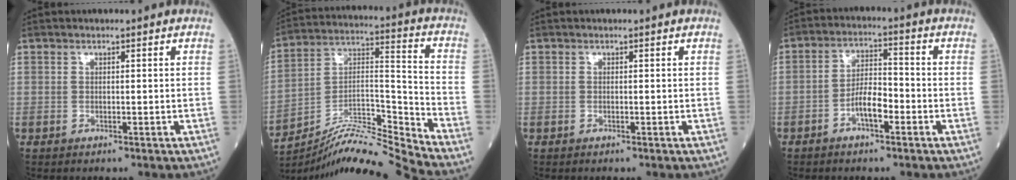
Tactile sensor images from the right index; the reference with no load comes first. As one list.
[{"total": 14.4, "force": [-13.6, -2.9, 3.7], "torque": [-0.060, 0.042, -0.242]}, {"total": 0.0}, {"total": 5.7, "force": [-2.5, 1.8, 4.8], "torque": [-0.091, 0.011, -0.047]}]